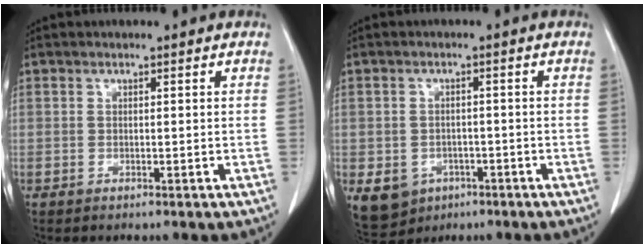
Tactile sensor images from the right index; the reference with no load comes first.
{"total": 10.9, "force": [-4.7, 9.0, 4.0], "torque": [-0.101, 0.009, -0.057]}